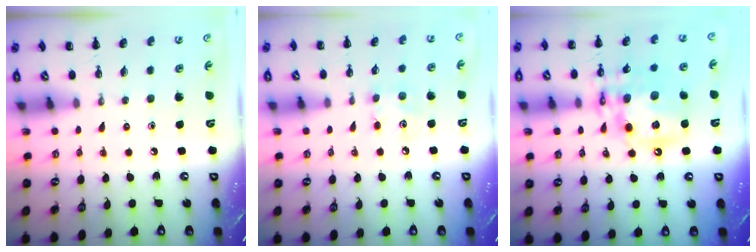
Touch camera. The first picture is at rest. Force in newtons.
{"total": 6.9, "press": 6.8, "slide": 1.5}
{"total": 16.7, "press": 16.4, "slide": 3.3}